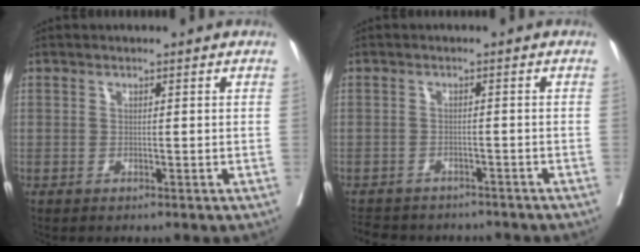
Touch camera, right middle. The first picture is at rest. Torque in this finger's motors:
{"motor_torque": [0.37, -0.46, 0.06, 0.02]}